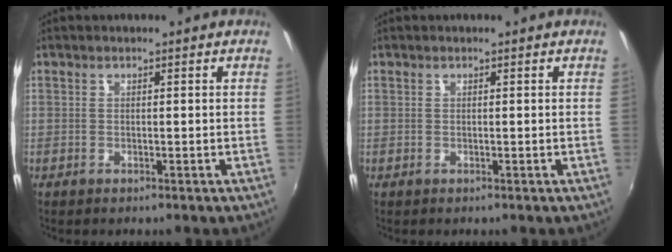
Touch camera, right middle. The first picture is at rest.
{"total": 0.0}